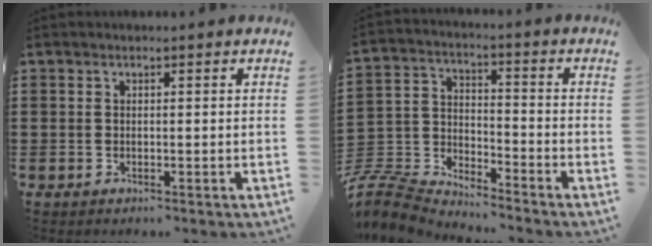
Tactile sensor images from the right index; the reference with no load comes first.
{"total": 6.8, "force": [-6.7, 1.2, 0.7], "torque": [-0.040, -0.001, -0.144]}